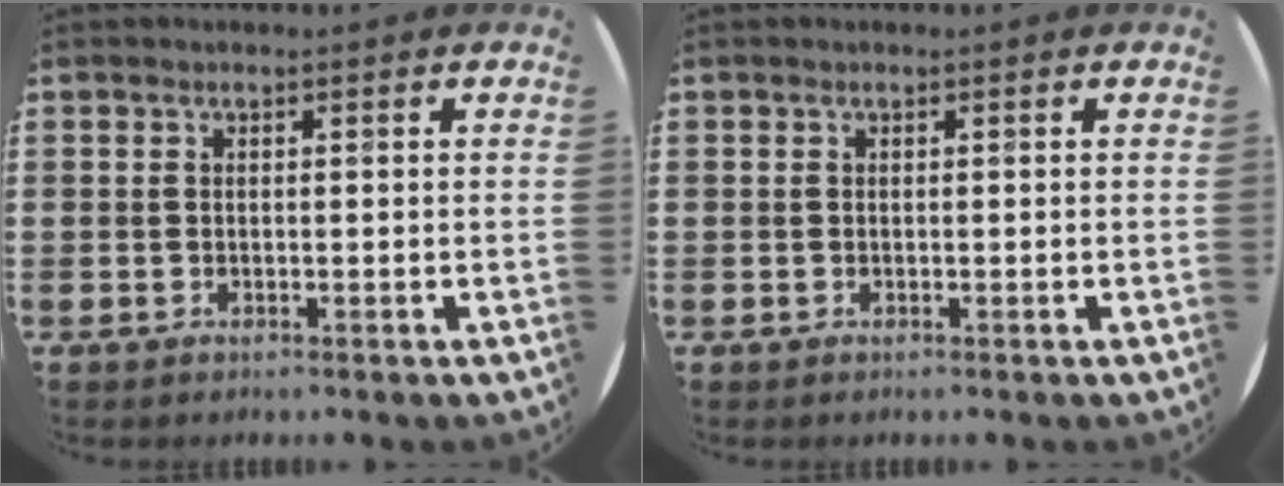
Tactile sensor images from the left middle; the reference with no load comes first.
{"total": 0.0}